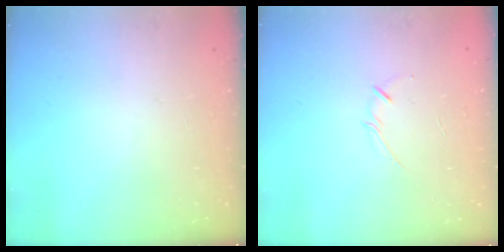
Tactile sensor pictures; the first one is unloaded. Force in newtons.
{"total": 2.5, "press": 2.4, "slide": 0.5}